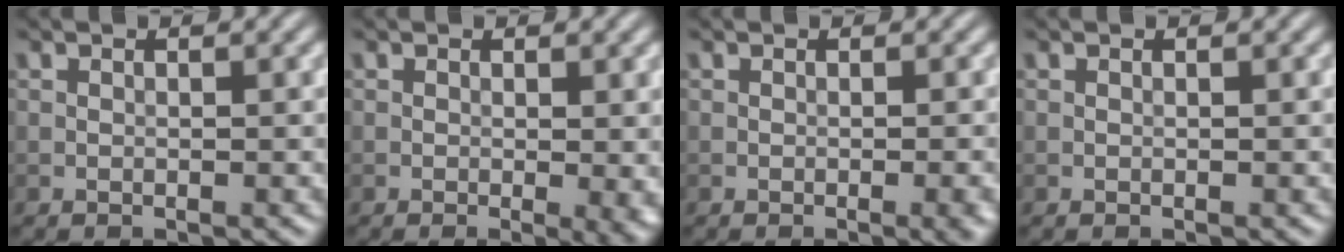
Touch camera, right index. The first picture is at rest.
{"total": 2.8, "force": [-0.4, 0.6, 2.7], "torque": [-0.033, -0.007, -0.006]}
{"total": 2.2, "force": [-0.7, 0.5, 2.0], "torque": [-0.020, 0.001, -0.011]}
{"total": 0.0}